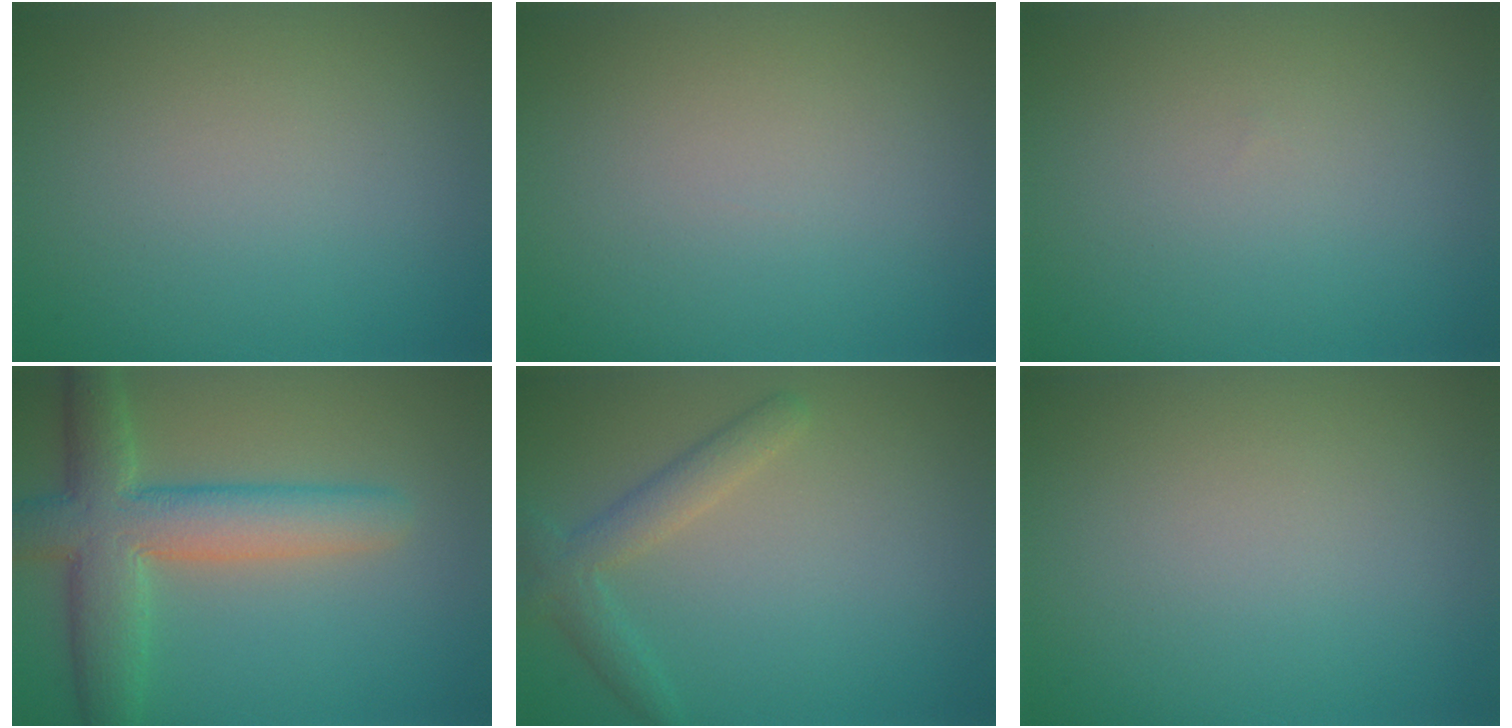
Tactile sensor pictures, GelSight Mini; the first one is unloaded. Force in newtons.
{"total": 0.0}
{"total": 0.0}
{"total": 7.5, "press": 7.5, "slide": 0.2}
{"total": 2.7, "press": 2.7, "slide": 0.1}
{"total": 0.0}